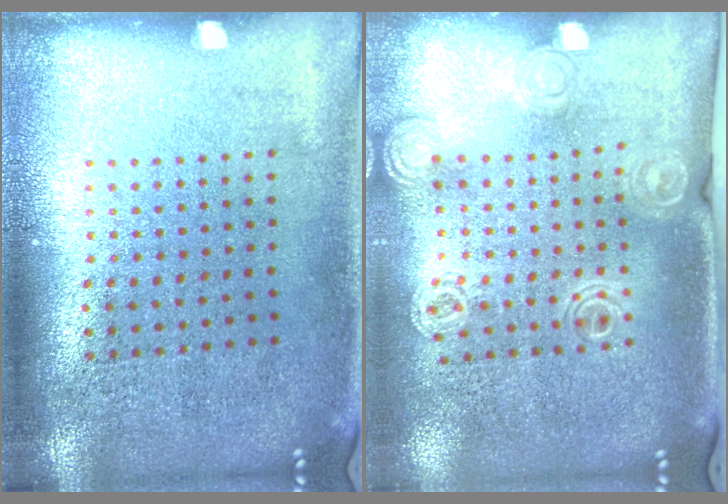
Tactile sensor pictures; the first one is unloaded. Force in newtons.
{"total": 1.3, "press": 1.3, "slide": 0.3}